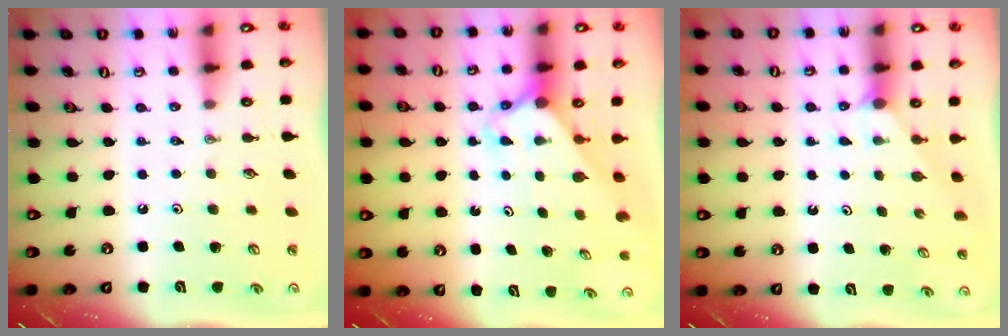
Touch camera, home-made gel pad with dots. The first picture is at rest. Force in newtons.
{"total": 2.7, "press": 2.7, "slide": 0.0}
{"total": 1.4, "press": 1.4, "slide": 0.1}